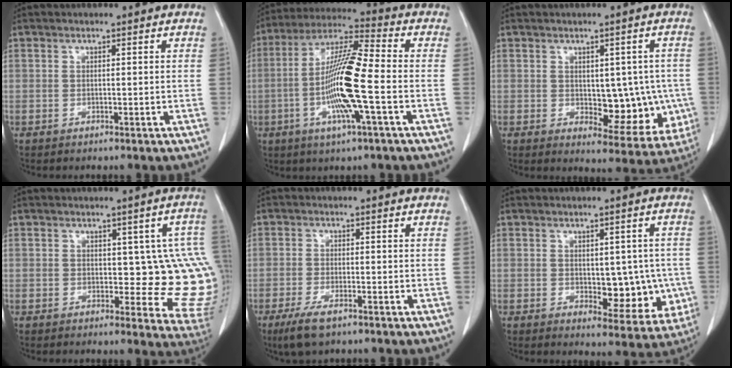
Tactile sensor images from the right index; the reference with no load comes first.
{"total": 14.3, "force": [-3.0, 0.5, 13.9], "torque": [-0.273, -0.004, -0.064]}
{"total": 9.6, "force": [-0.7, 5.0, 8.2], "torque": [-0.083, 0.002, 0.007]}
{"total": 10.5, "force": [0.5, 4.6, 9.5], "torque": [-0.087, 0.009, 0.009]}
{"total": 4.8, "force": [-3.1, 1.2, 3.4], "torque": [-0.072, -0.009, -0.054]}
{"total": 8.7, "force": [-0.9, 4.5, 7.4], "torque": [-0.073, 0.003, 0.001]}